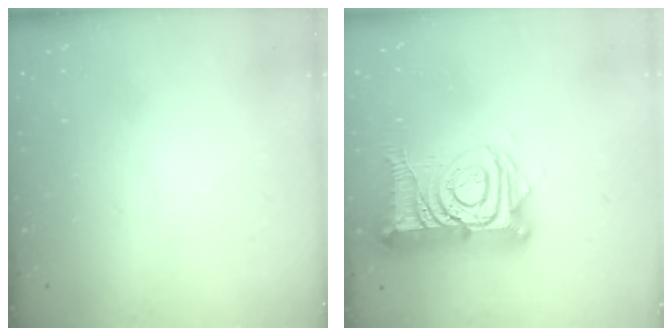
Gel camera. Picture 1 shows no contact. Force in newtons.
{"total": 18.4, "press": 18.2, "slide": 2.0}